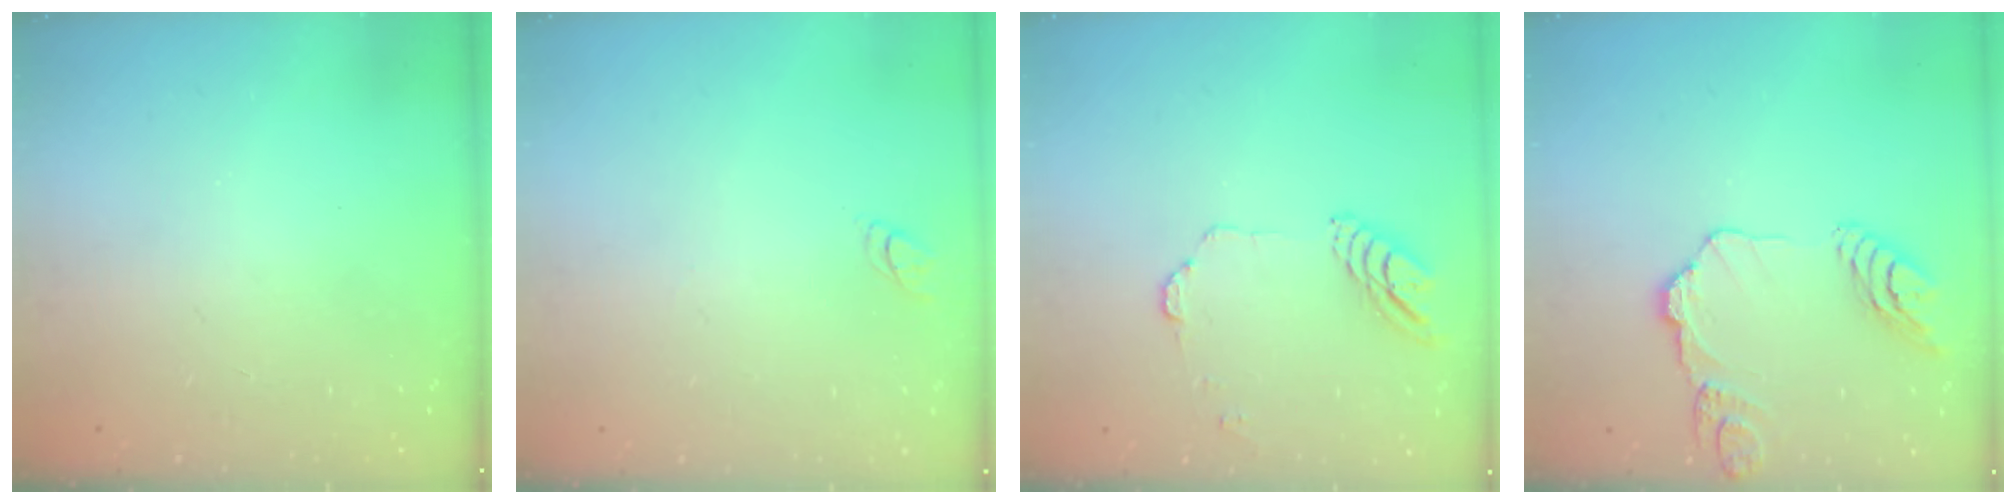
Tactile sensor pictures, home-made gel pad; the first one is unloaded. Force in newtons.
{"total": 4.0, "press": 3.9, "slide": 0.3}
{"total": 8.4, "press": 8.4, "slide": 0.3}
{"total": 12.1, "press": 12.1, "slide": 1.1}